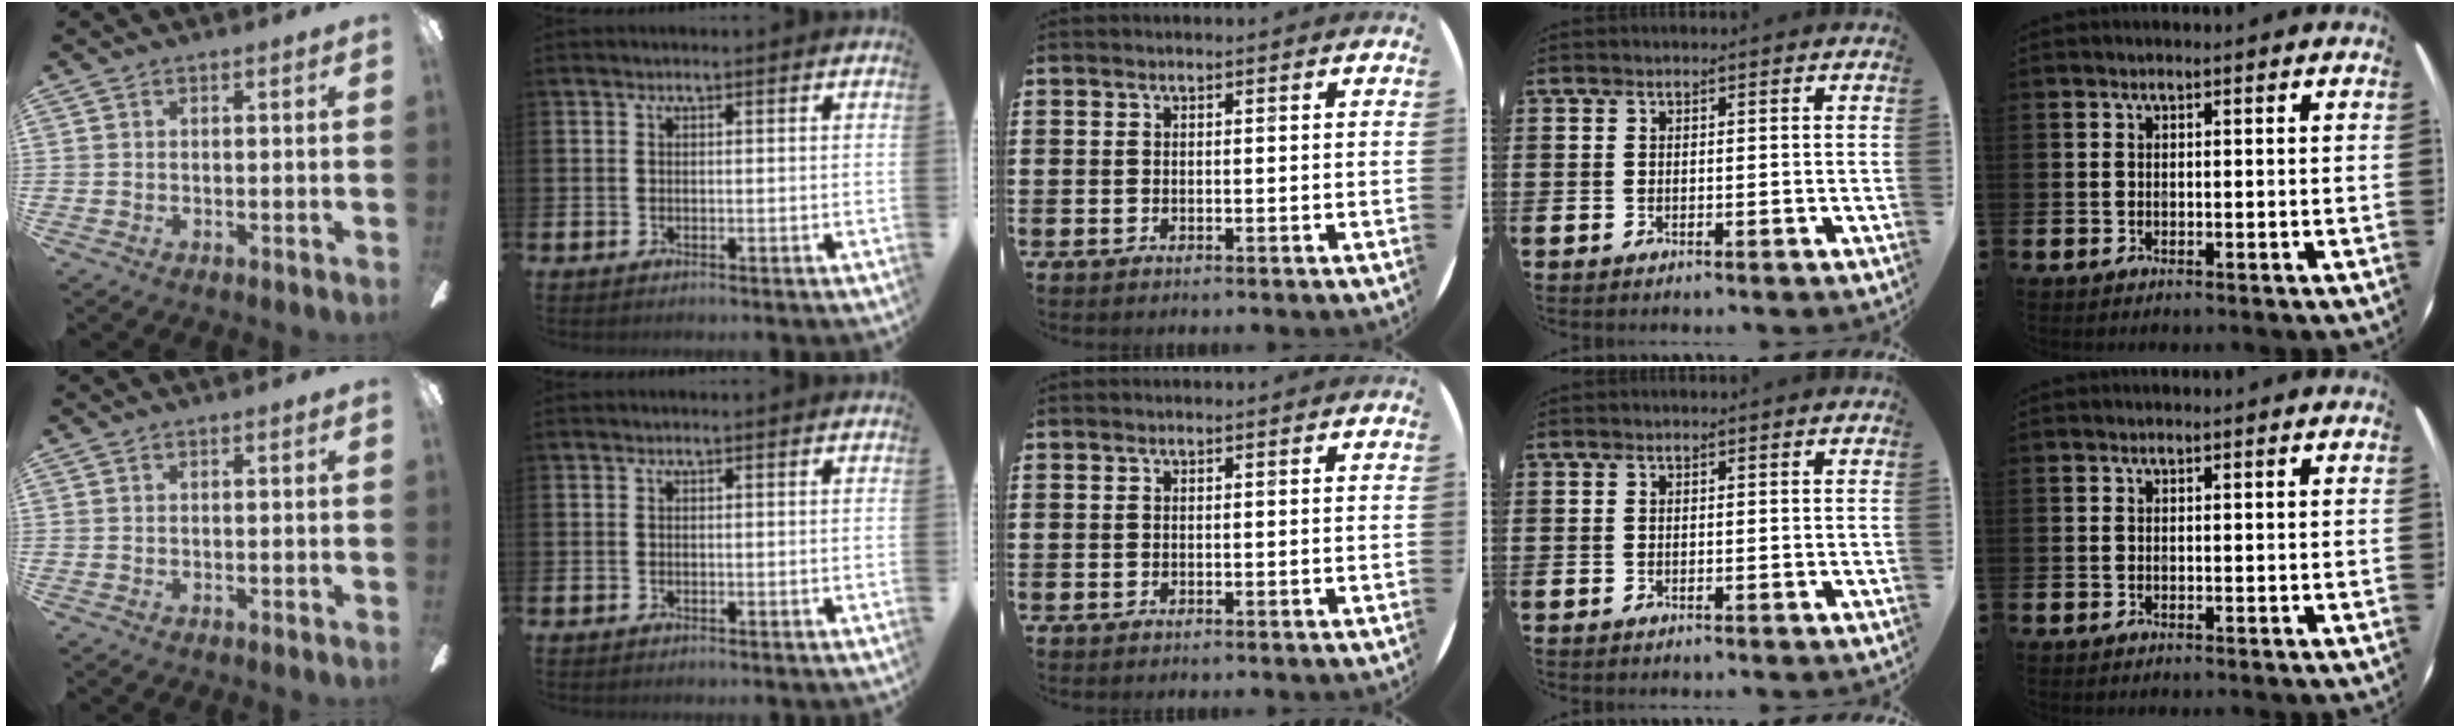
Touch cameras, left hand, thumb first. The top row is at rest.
{}